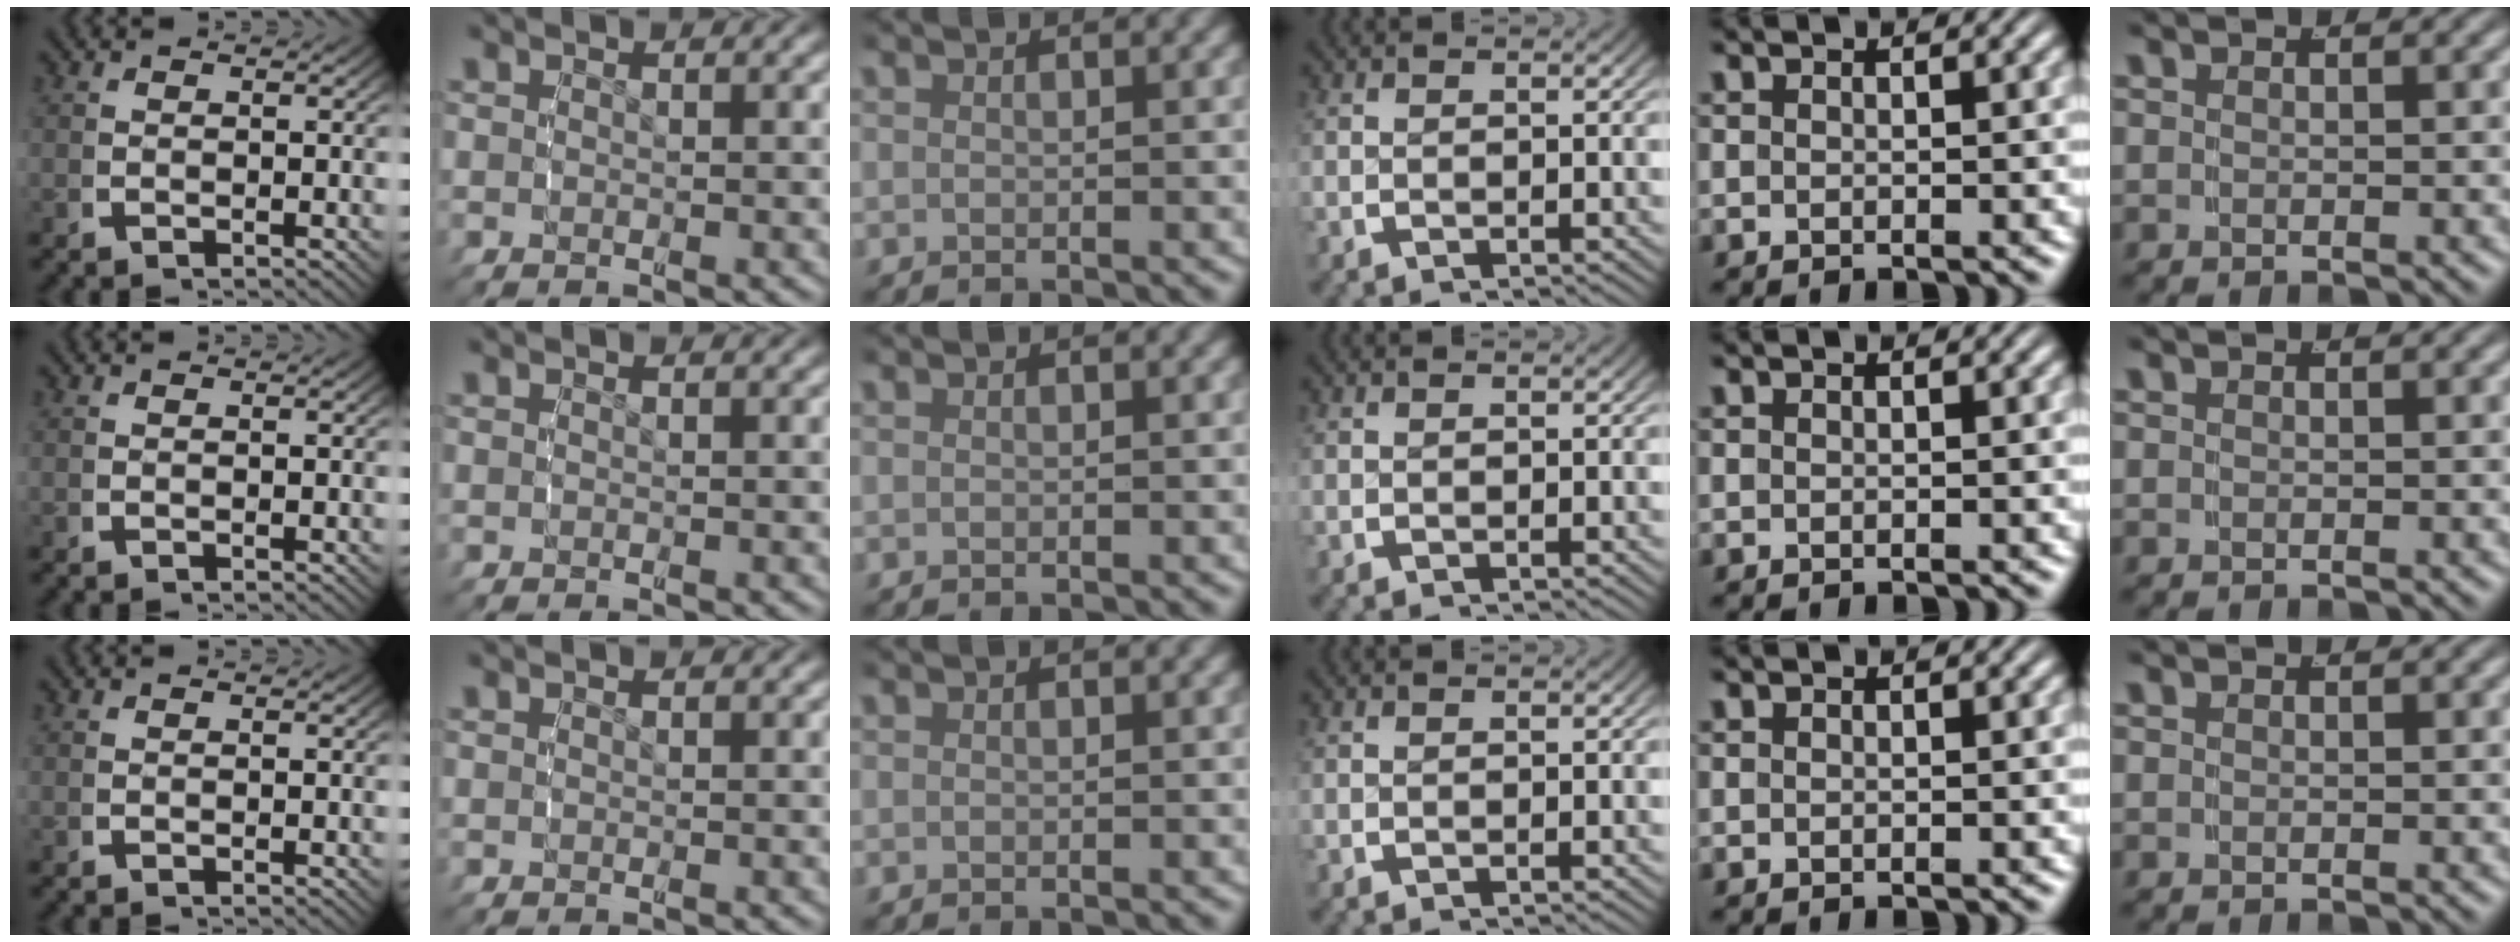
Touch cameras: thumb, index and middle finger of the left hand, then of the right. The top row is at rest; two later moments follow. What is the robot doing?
{"motion": "reach", "object": "shirt"}